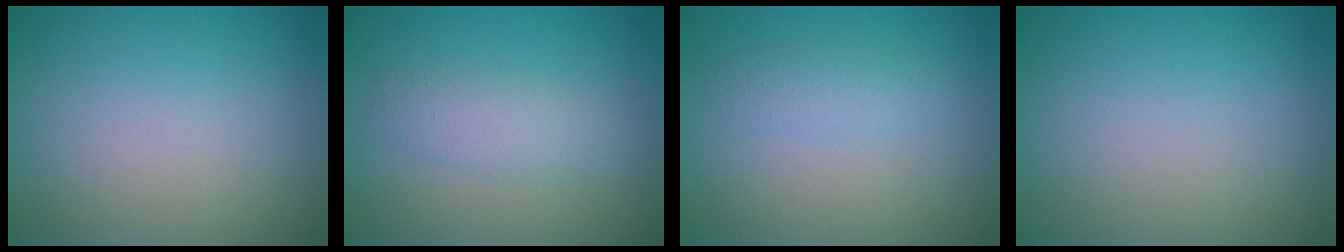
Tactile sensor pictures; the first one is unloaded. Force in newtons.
{"total": 2.3, "press": 2.3, "slide": 0.1}
{"total": 1.6, "press": 1.6, "slide": 0.0}
{"total": 0.0}